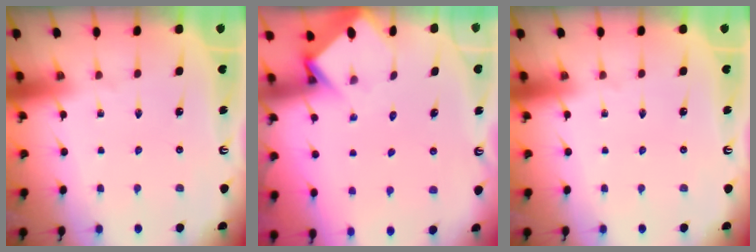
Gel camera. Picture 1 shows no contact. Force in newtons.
{"total": 3.2, "press": 3.2, "slide": 0.3}
{"total": 0.0}